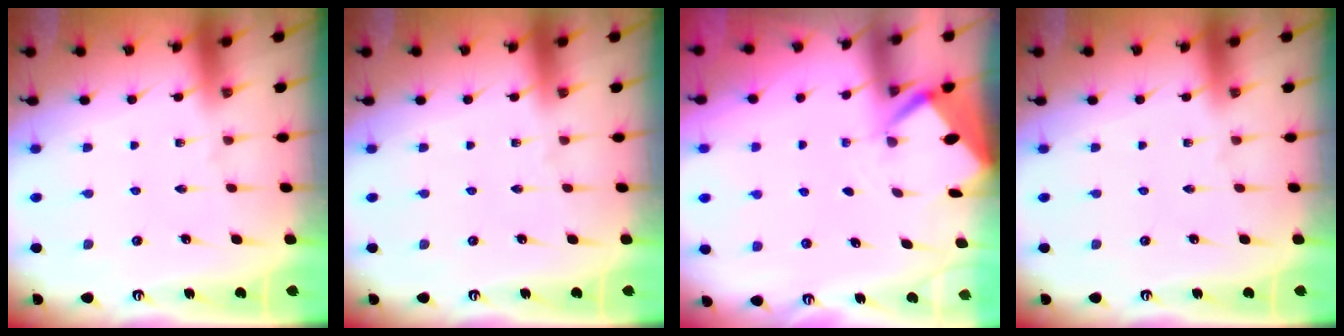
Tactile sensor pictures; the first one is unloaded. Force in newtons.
{"total": 0.0}
{"total": 2.8, "press": 2.8, "slide": 0.3}
{"total": 0.0}